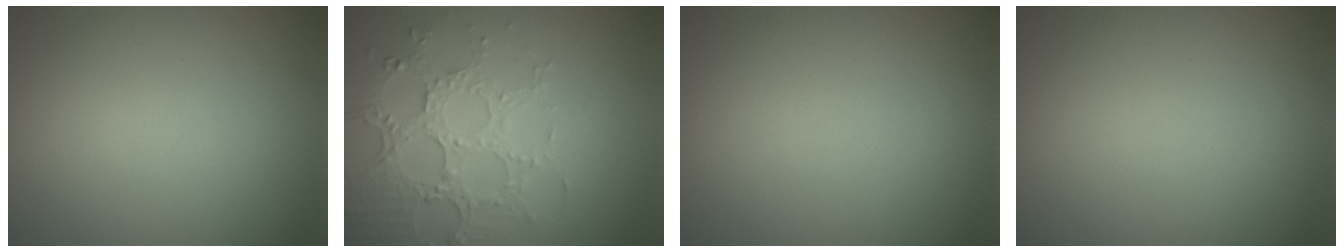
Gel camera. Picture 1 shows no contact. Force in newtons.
{"total": 5.0, "press": 3.8, "slide": 3.3}
{"total": 0.0}
{"total": 0.0}